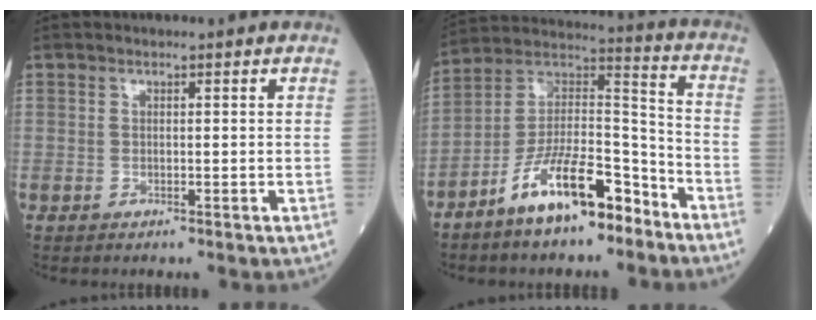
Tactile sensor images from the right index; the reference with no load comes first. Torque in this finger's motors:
{"motor_torque": [0.91, -0.36, 0.85, 0.20]}